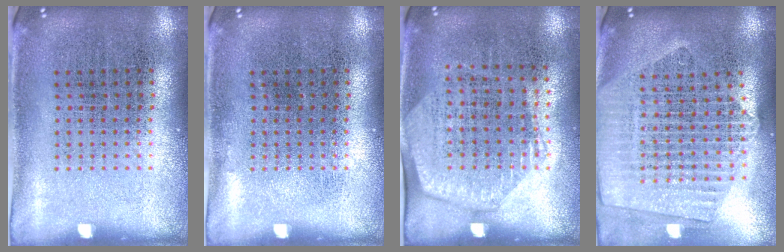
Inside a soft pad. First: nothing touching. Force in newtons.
{"total": 0.0}
{"total": 1.4, "press": 1.3, "slide": 0.6}
{"total": 2.3, "press": 2.1, "slide": 1.1}